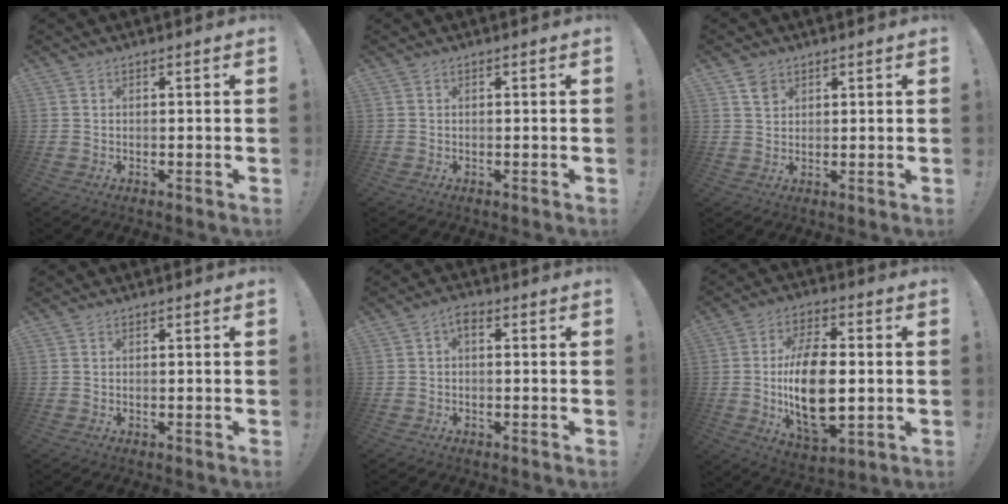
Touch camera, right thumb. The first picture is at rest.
{"total": 0.0}
{"total": 3.0, "force": [2.0, 1.7, 1.5], "torque": [-0.015, -0.013, 0.036]}
{"total": 0.0}
{"total": 2.5, "force": [-0.2, 1.3, 2.2], "torque": [-0.034, 0.004, -0.007]}
{"total": 18.6, "force": [-1.2, 9.9, 15.7], "torque": [-0.292, -0.003, -0.020]}